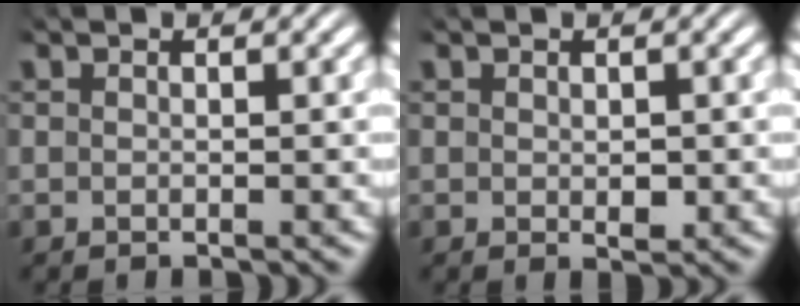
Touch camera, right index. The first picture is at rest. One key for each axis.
{"total": 1.0, "fx": -0.1, "fy": 0.5, "fz": 0.8, "tx": -0.018, "ty": -0.011, "tz": 0.005}